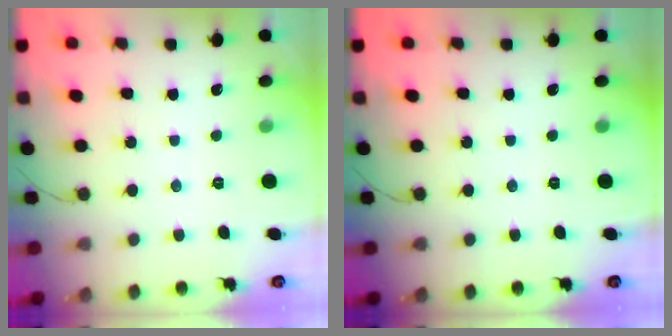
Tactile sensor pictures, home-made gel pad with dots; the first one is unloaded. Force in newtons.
{"total": 0.0}